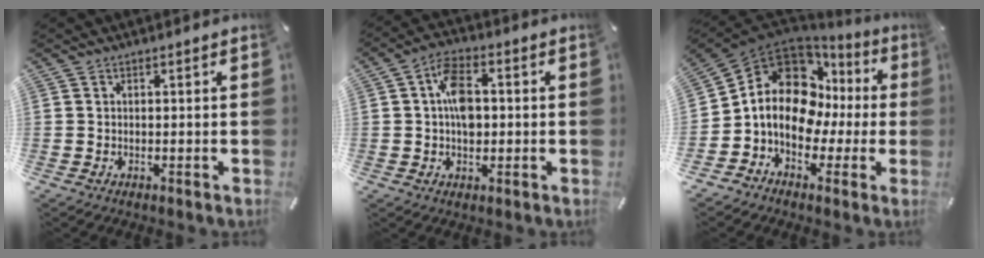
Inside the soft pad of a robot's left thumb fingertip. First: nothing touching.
{"total": 8.3, "force": [0.2, 5.1, 6.5], "torque": [-0.116, 0.007, 0.002]}
{"total": 14.9, "force": [1.3, 11.7, 9.2], "torque": [-0.175, -0.013, 0.019]}